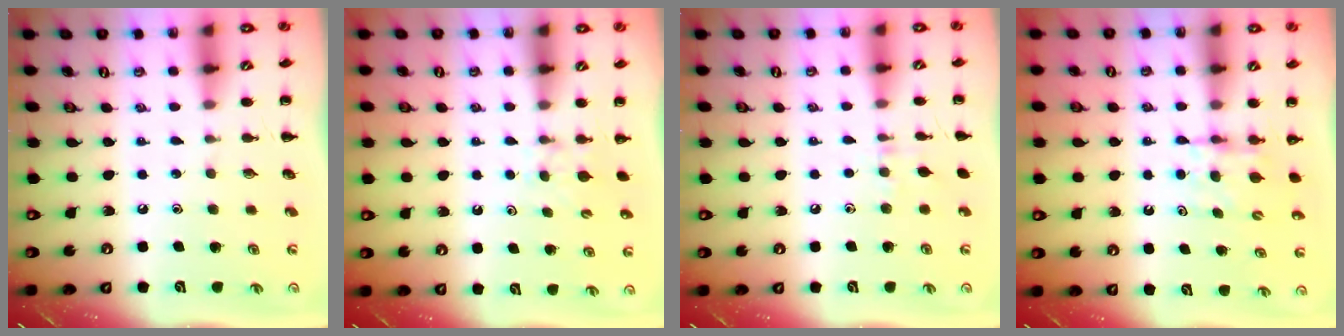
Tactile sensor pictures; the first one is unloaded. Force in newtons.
{"total": 3.7, "press": 3.4, "slide": 1.4}
{"total": 6.0, "press": 5.7, "slide": 1.9}
{"total": 5.3, "press": 5.3, "slide": 0.3}